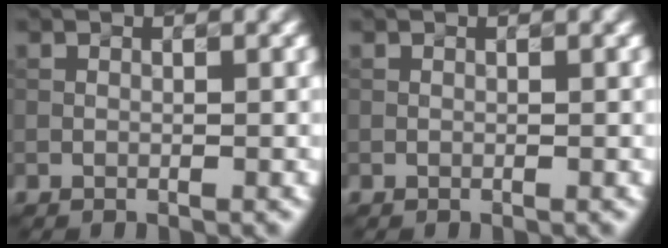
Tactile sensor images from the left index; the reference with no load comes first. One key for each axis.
{"total": 0.0}